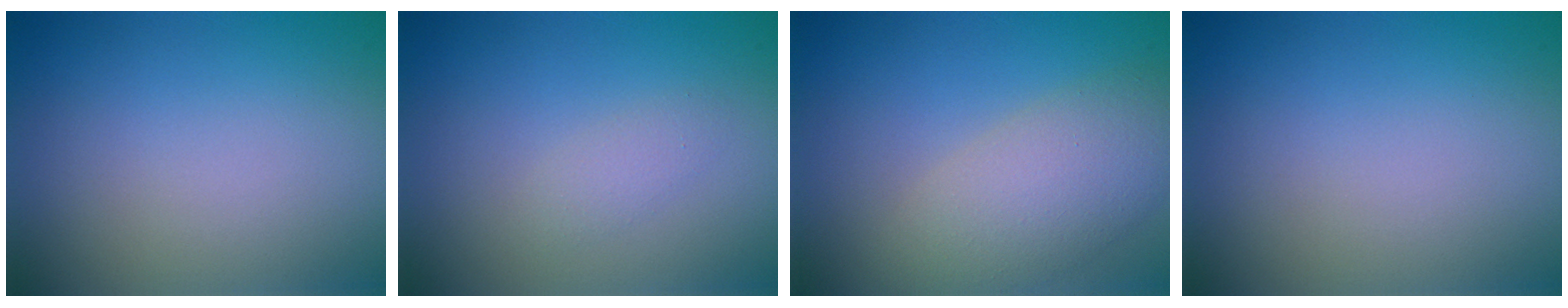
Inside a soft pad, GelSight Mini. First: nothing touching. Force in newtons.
{"total": 1.2, "press": 1.2, "slide": 0.0}
{"total": 5.5, "press": 5.5, "slide": 0.6}
{"total": 0.0}